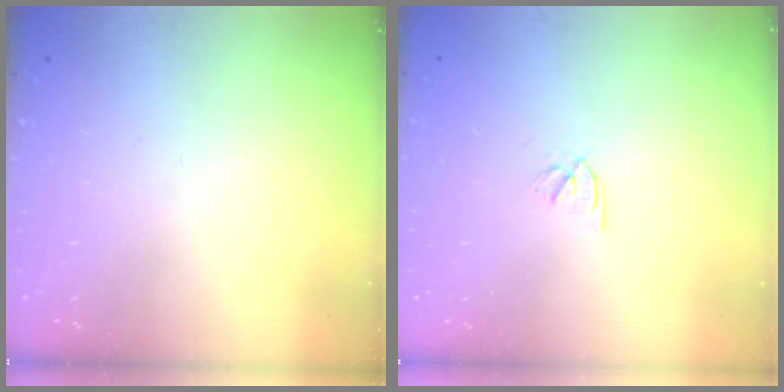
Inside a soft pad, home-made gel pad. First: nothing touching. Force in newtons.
{"total": 2.1, "press": 2.1, "slide": 0.4}